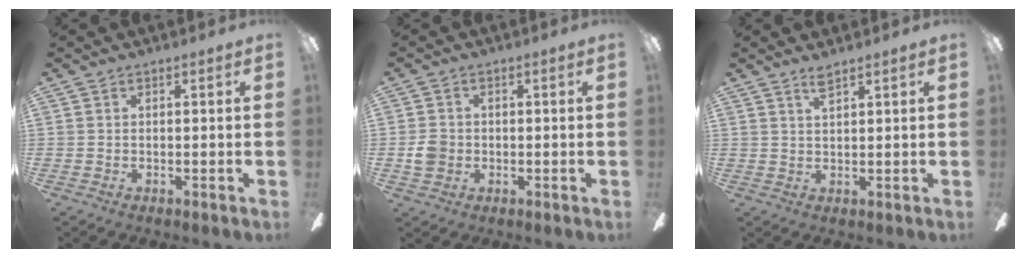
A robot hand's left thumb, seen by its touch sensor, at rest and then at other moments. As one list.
[{"total": 3.9, "force": [-0.4, 3.5, 1.6], "torque": [-0.021, 0.007, -0.007]}, {"total": 2.8, "force": [2.3, 0.2, 1.6], "torque": [-0.037, 0.002, 0.040]}]